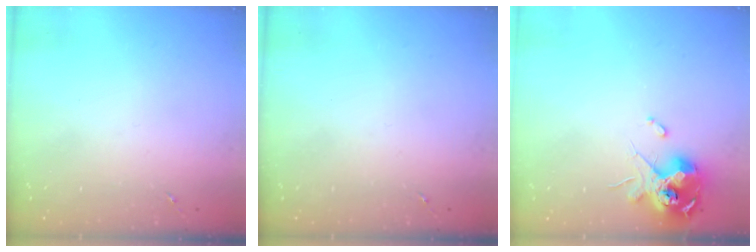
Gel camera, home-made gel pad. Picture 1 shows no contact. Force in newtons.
{"total": 0.0}
{"total": 13.2, "press": 13.1, "slide": 1.8}